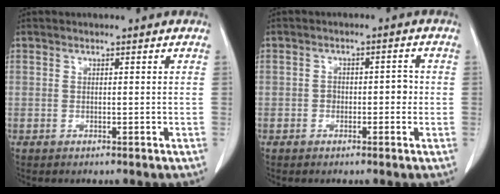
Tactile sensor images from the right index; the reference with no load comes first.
{"total": 2.8, "force": [-0.7, 1.8, 2.0], "torque": [-0.022, 0.014, -0.010]}